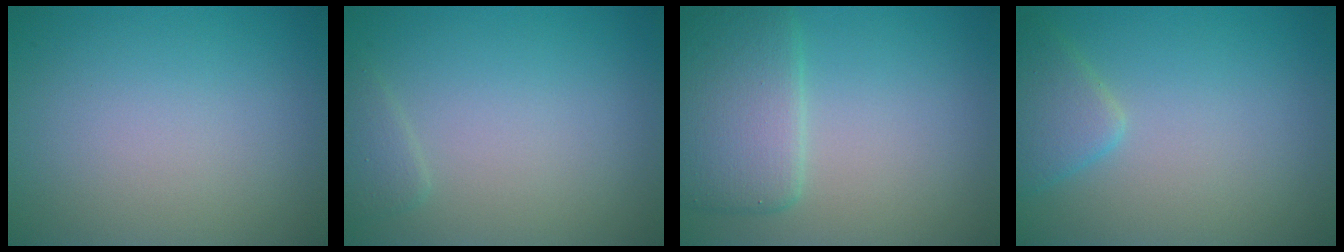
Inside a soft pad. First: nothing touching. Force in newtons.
{"total": 1.1, "press": 1.1, "slide": 0.1}
{"total": 5.2, "press": 5.2, "slide": 0.2}
{"total": 2.5, "press": 2.5, "slide": 0.2}